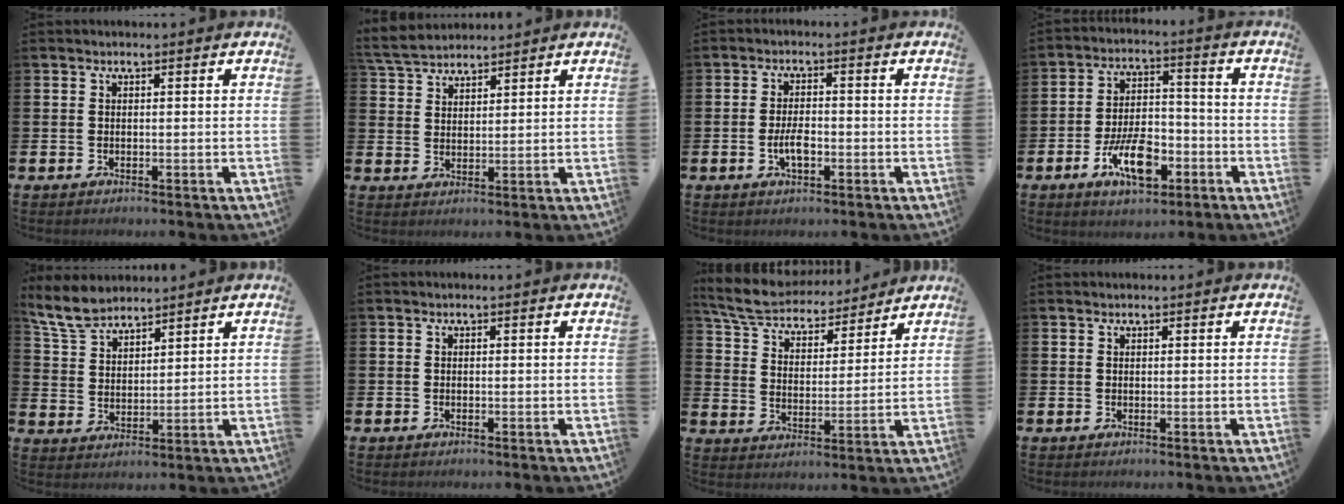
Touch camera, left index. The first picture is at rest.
{"total": 4.5, "force": [4.4, 1.0, 0.5], "torque": [-0.027, -0.015, 0.081]}
{"total": 3.3, "force": [-0.9, 1.4, 2.8], "torque": [-0.037, -0.002, -0.021]}
{"total": 8.9, "force": [-3.8, 4.3, 6.8], "torque": [-0.117, 0.004, -0.068]}
{"total": 8.2, "force": [7.5, 2.4, 2.4], "torque": [-0.076, -0.026, 0.141]}
{"total": 0.0}
{"total": 7.4, "force": [6.9, 2.0, 1.5], "torque": [-0.065, -0.046, 0.123]}
{"total": 0.0}